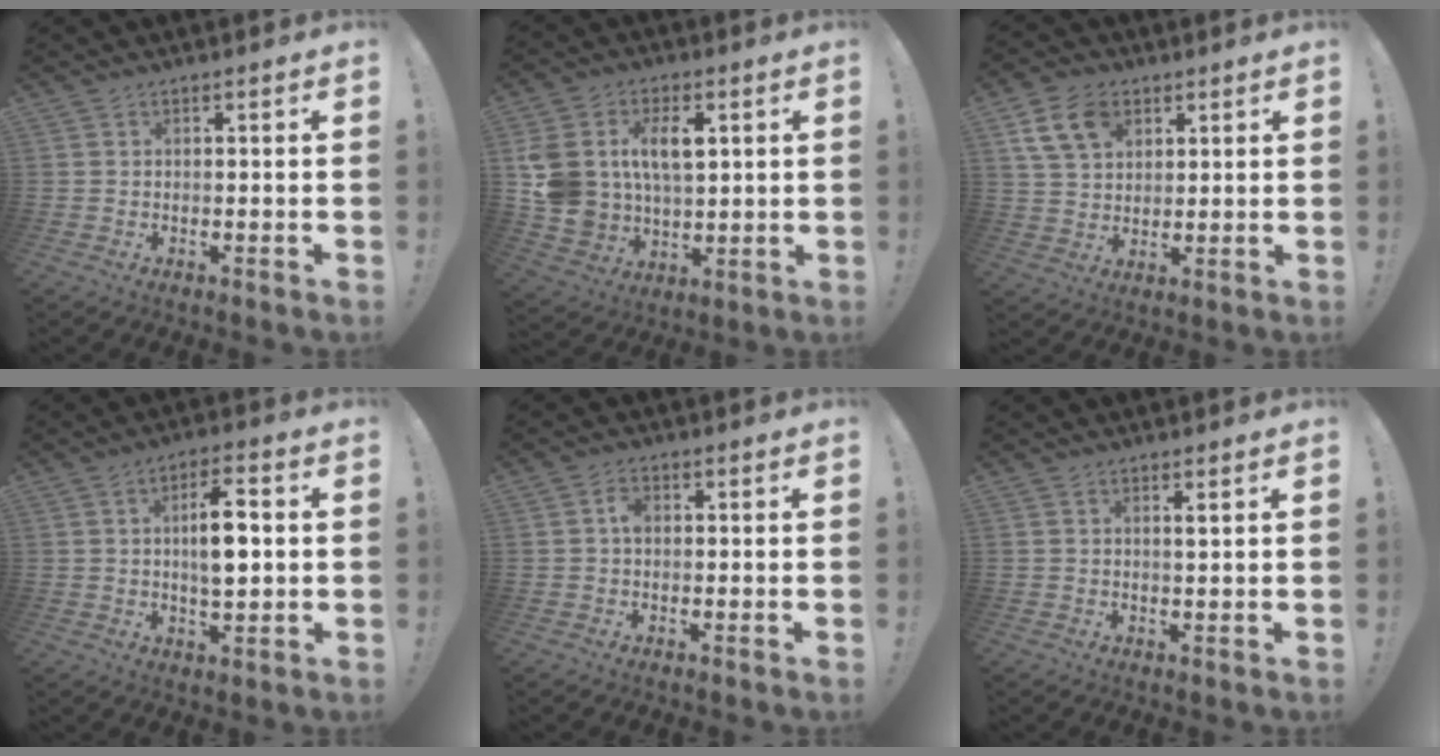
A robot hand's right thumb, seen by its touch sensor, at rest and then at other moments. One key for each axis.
{"total": 14.8, "fx": 4.3, "fy": 10.7, "fz": 9.2, "tx": -0.163, "ty": -0.013, "tz": 0.086}
{"total": 11.0, "fx": 5.4, "fy": 7.5, "fz": 6.1, "tx": -0.110, "ty": -0.013, "tz": 0.104}
{"total": 9.5, "fx": 0.9, "fy": 4.8, "fz": 8.2, "tx": -0.124, "ty": 0.002, "tz": 0.011}
{"total": 2.8, "fx": 0.0, "fy": 1.9, "fz": 2.1, "tx": -0.024, "ty": 0.003, "tz": -0.004}
{"total": 1.4, "fx": 0.6, "fy": -0.1, "fz": 1.2, "tx": -0.013, "ty": -0.008, "tz": 0.006}